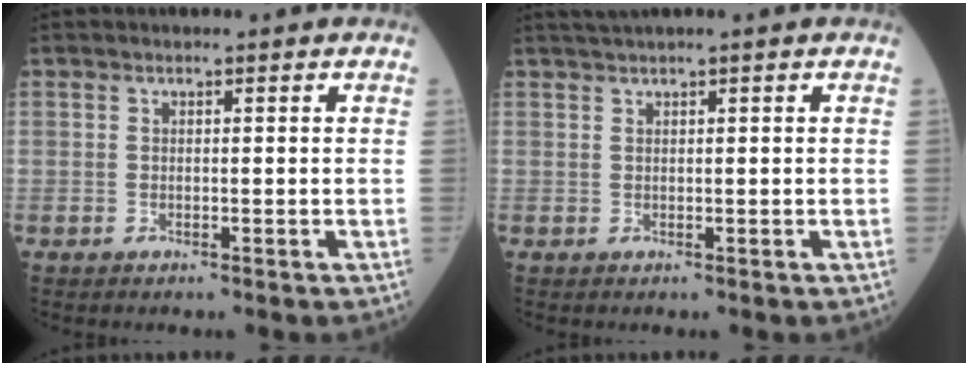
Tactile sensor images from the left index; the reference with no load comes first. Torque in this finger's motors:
{"motor_torque": [0.27, -0.50, -0.01, 0.00]}